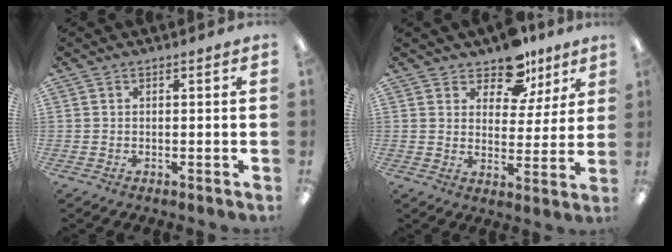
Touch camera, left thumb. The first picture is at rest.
{"total": 10.3, "force": [7.9, 5.7, 3.5], "torque": [-0.049, -0.052, 0.144]}